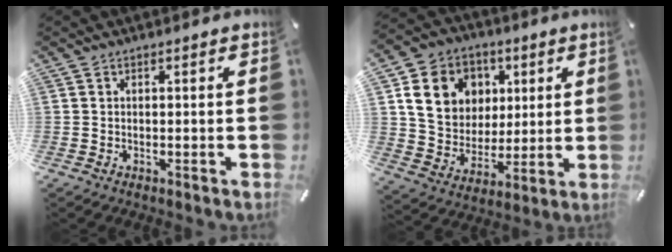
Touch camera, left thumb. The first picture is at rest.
{"total": 14.4, "force": [4.5, 12.6, 5.2], "torque": [-0.094, -0.006, 0.091]}